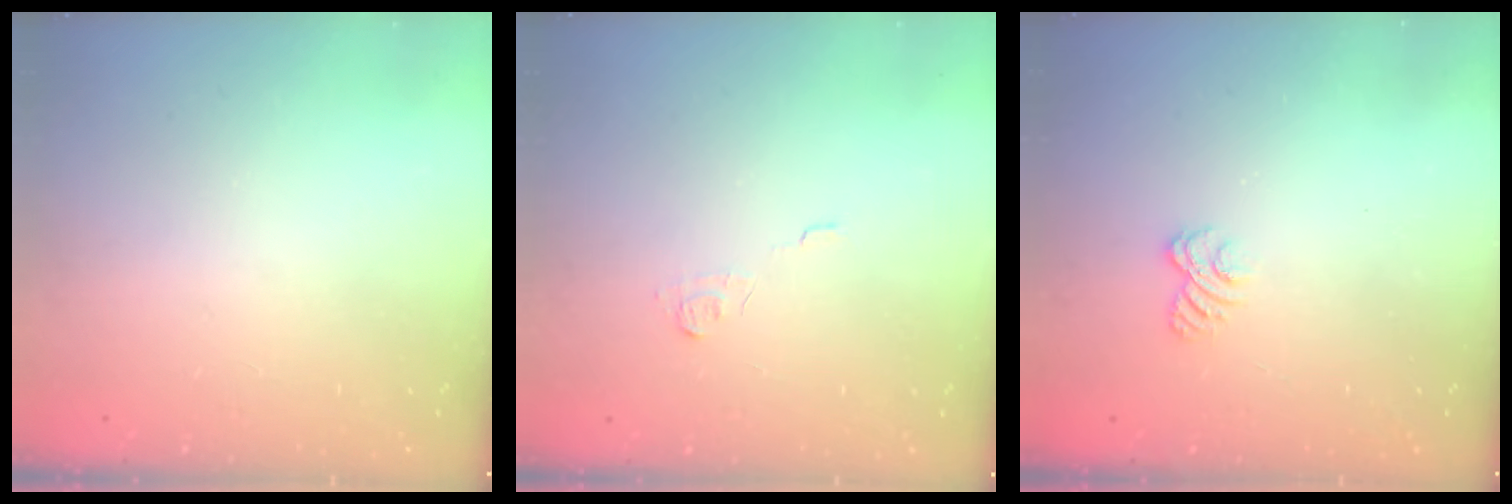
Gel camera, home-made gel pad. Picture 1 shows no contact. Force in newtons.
{"total": 3.6, "press": 3.6, "slide": 0.4}
{"total": 2.9, "press": 2.6, "slide": 1.3}